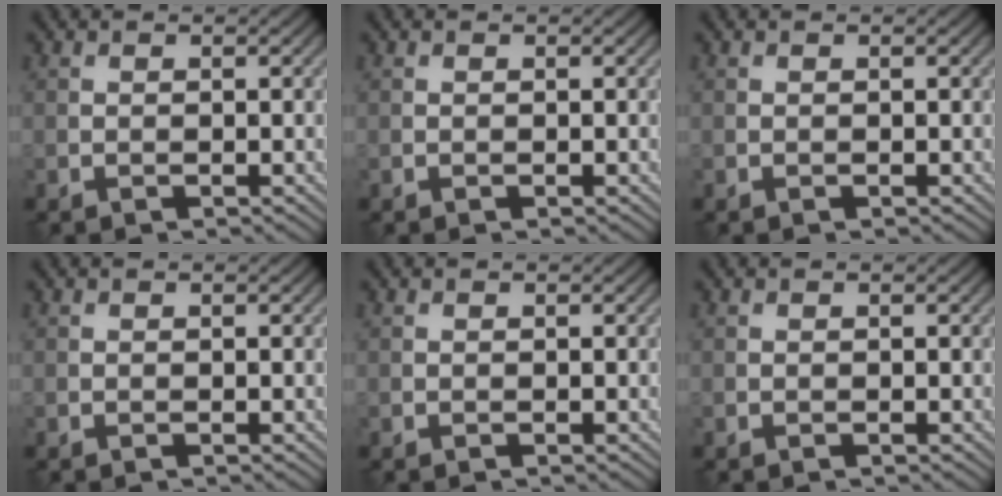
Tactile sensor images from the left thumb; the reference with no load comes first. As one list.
[{"total": 0.0}, {"total": 0.0}, {"total": 0.0}, {"total": 0.0}, {"total": 0.0}]